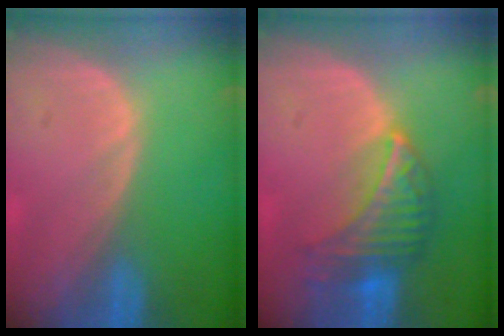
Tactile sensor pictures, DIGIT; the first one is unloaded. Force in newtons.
{"total": 6.9, "press": 6.7, "slide": 1.6}